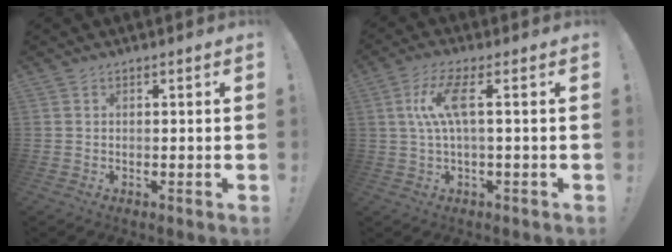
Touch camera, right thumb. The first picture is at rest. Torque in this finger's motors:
{"motor_torque": [1.16, 1.09, 0.06, 0.10, 0.05]}